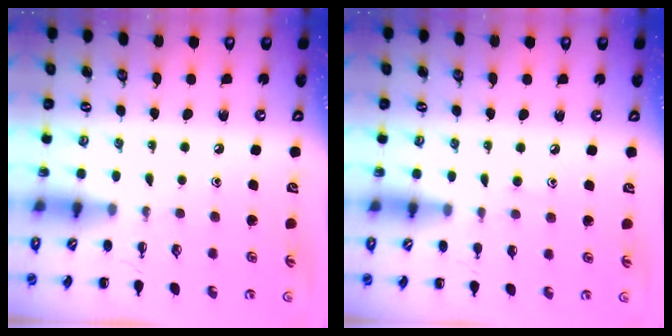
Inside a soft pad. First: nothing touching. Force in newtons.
{"total": 4.6, "press": 4.1, "slide": 1.9}